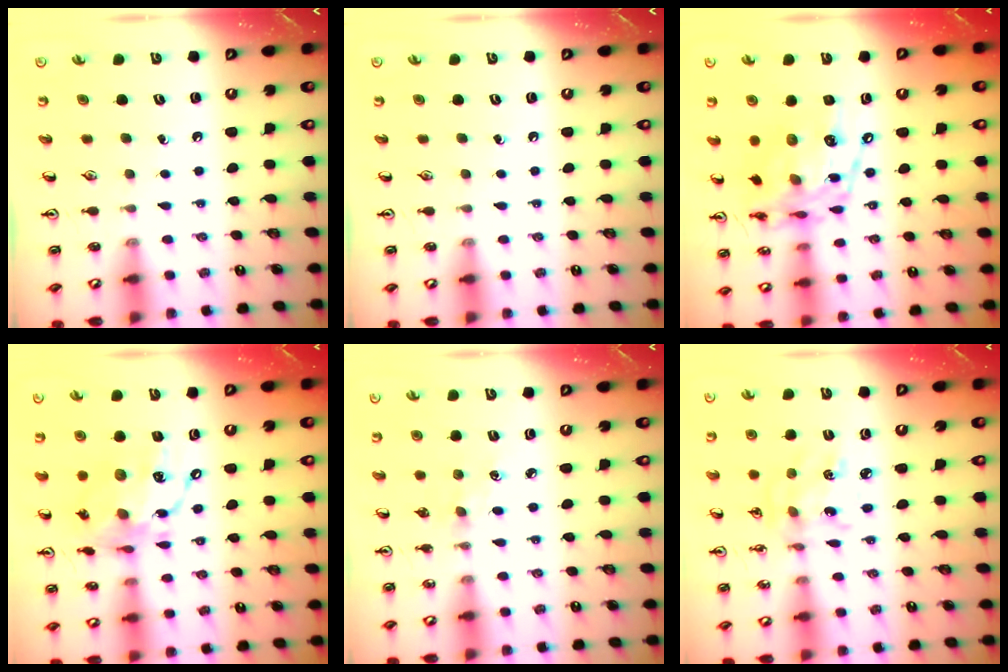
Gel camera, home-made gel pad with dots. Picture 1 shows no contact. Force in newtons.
{"total": 0.0}
{"total": 16.6, "press": 16.6, "slide": 1.4}
{"total": 14.6, "press": 14.5, "slide": 1.5}
{"total": 2.8, "press": 2.7, "slide": 0.4}
{"total": 6.2, "press": 6.2, "slide": 0.3}